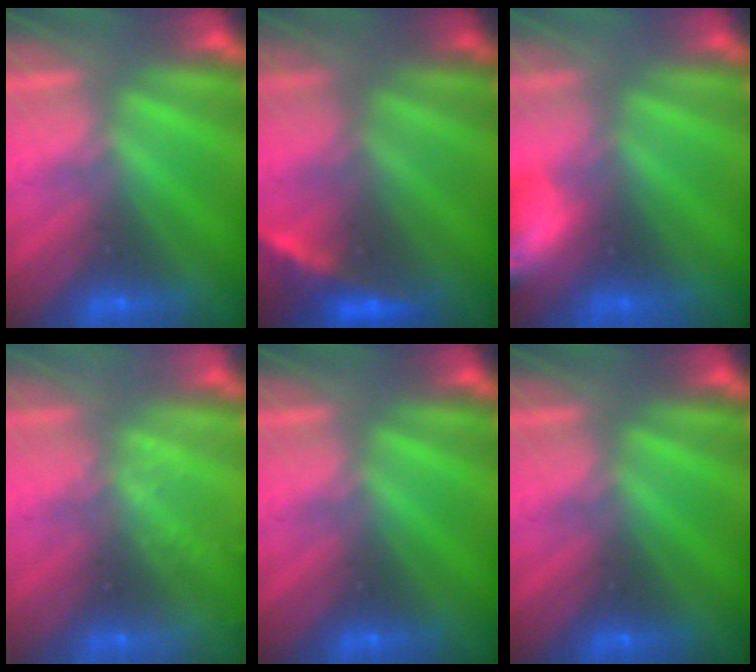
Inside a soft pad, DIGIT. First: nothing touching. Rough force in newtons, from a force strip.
{"total": 2.3}
{"total": 5.9}
{"total": 2.4}
{"total": 0.0}
{"total": 0.0}